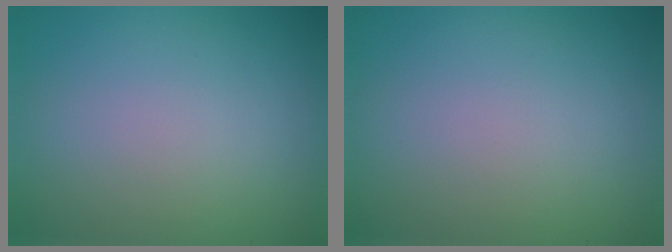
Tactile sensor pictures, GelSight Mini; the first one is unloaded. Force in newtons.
{"total": 0.0}